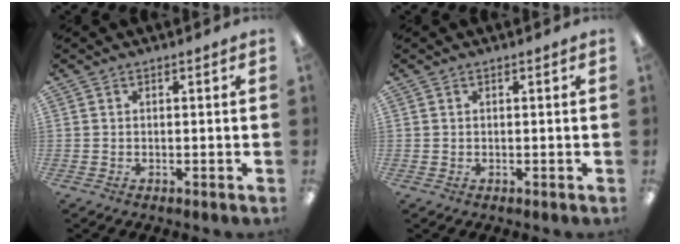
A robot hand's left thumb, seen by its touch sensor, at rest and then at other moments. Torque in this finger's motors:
{"motor_torque": [-0.17, -0.02, -0.18, 0.17, 0.00]}